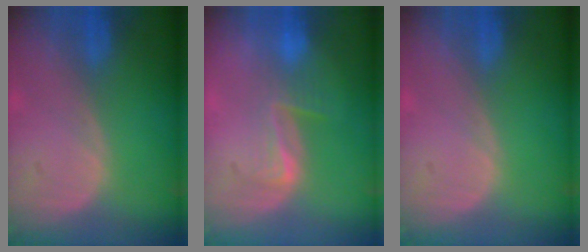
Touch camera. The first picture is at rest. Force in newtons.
{"total": 4.3, "press": 4.1, "slide": 1.4}
{"total": 0.0}